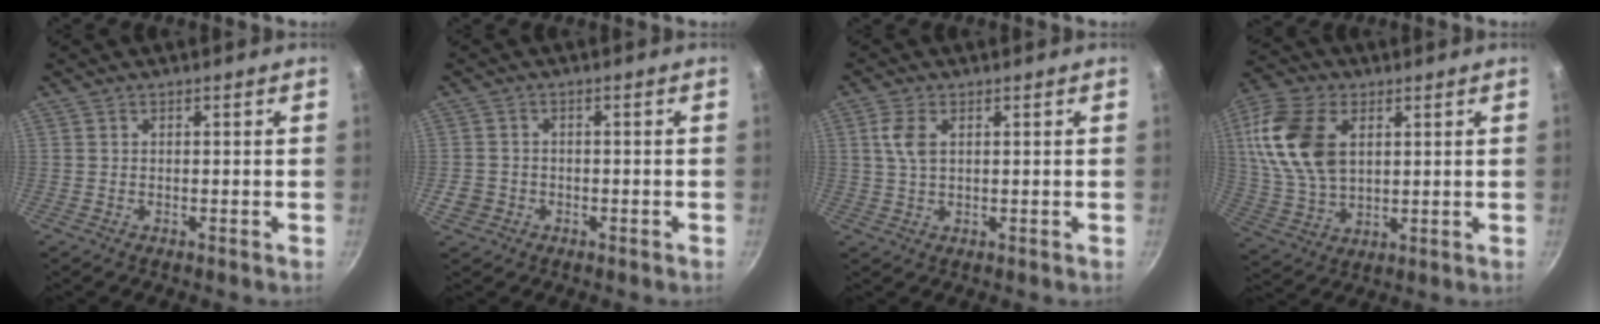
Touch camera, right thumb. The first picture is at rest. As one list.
[{"total": 3.5, "force": [-1.3, 3.0, 1.2], "torque": [-0.019, 0.016, -0.017]}, {"total": 4.3, "force": [1.2, 2.3, 3.4], "torque": [-0.070, 0.002, 0.022]}, {"total": 16.7, "force": [4.4, 10.6, 12.1], "torque": [-0.229, -0.006, 0.087]}]